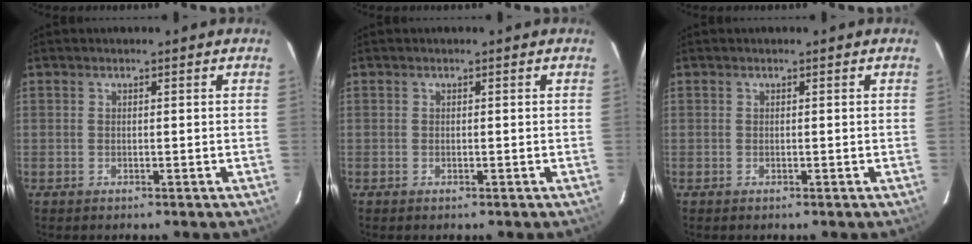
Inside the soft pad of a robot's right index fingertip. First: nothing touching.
{"total": 0.0}
{"total": 0.0}